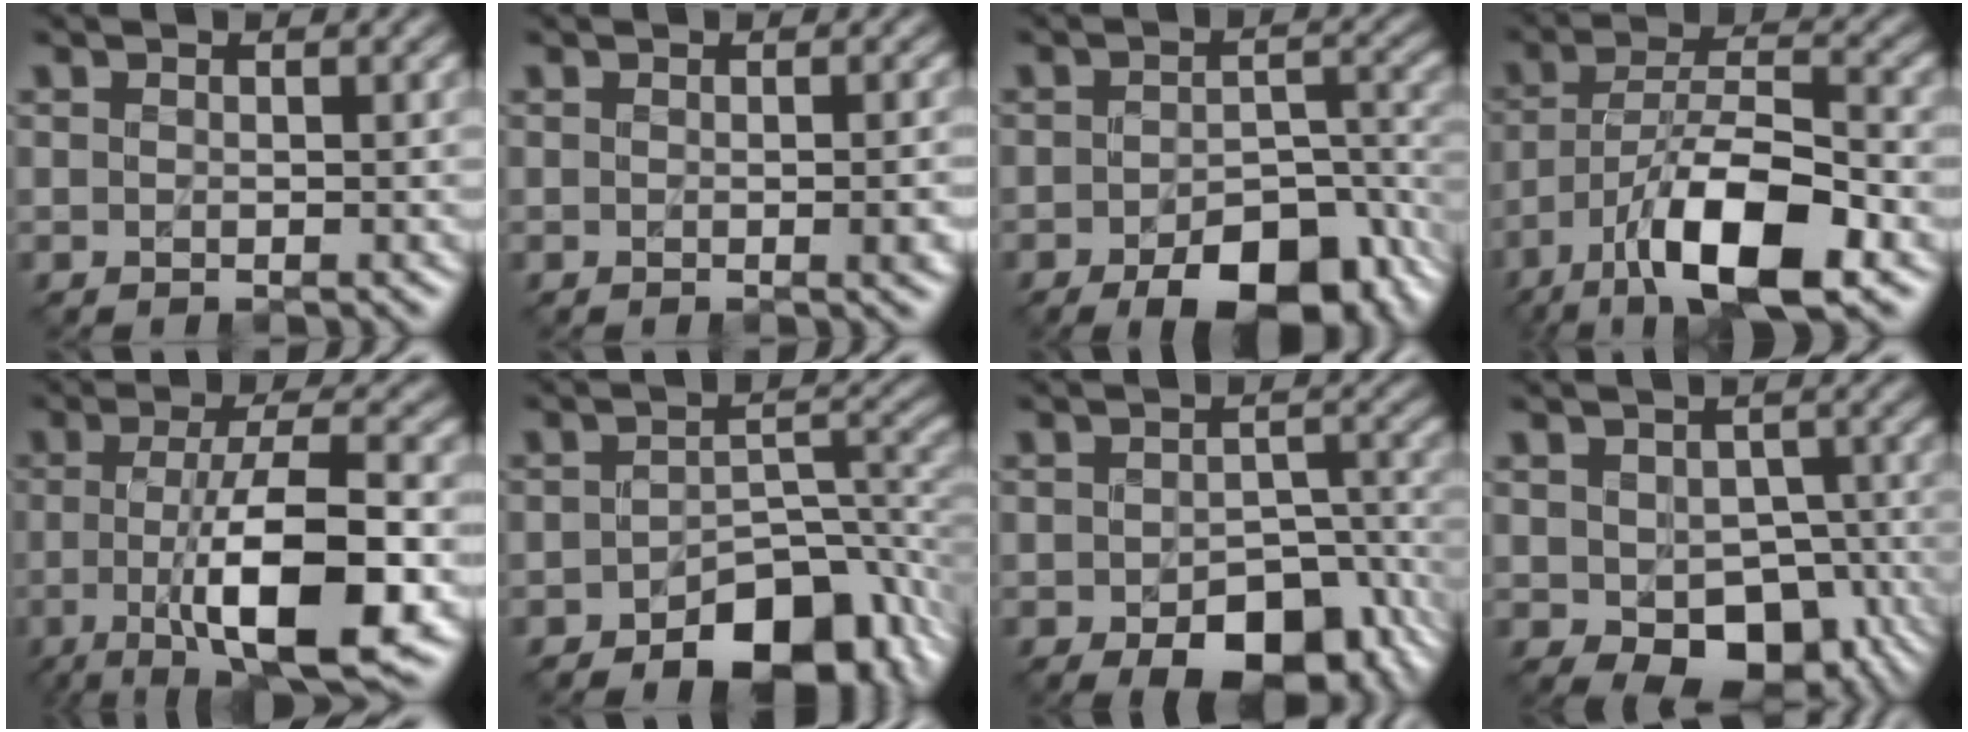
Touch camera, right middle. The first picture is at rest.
{"total": 1.6, "force": [-0.4, 0.3, 1.5], "torque": [-0.021, -0.001, -0.005]}
{"total": 10.4, "force": [-6.1, 4.9, 6.9], "torque": [-0.089, -0.017, -0.082]}
{"total": 10.7, "force": [-5.5, 3.3, 8.5], "torque": [-0.145, 0.012, -0.099]}
{"total": 11.5, "force": [-2.4, 3.1, 10.9], "torque": [-0.169, -0.002, -0.041]}
{"total": 7.9, "force": [-4.2, 4.1, 5.3], "torque": [-0.064, -0.002, -0.067]}
{"total": 9.9, "force": [-5.3, 5.3, 6.5], "torque": [-0.088, -0.025, -0.065]}
{"total": 8.3, "force": [-3.0, 5.3, 5.6], "torque": [-0.085, -0.019, -0.034]}